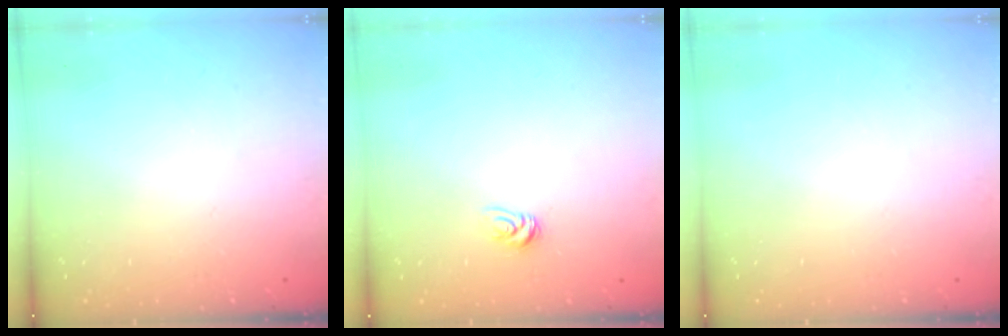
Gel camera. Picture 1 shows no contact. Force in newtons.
{"total": 3.9, "press": 3.9, "slide": 0.2}
{"total": 0.0}